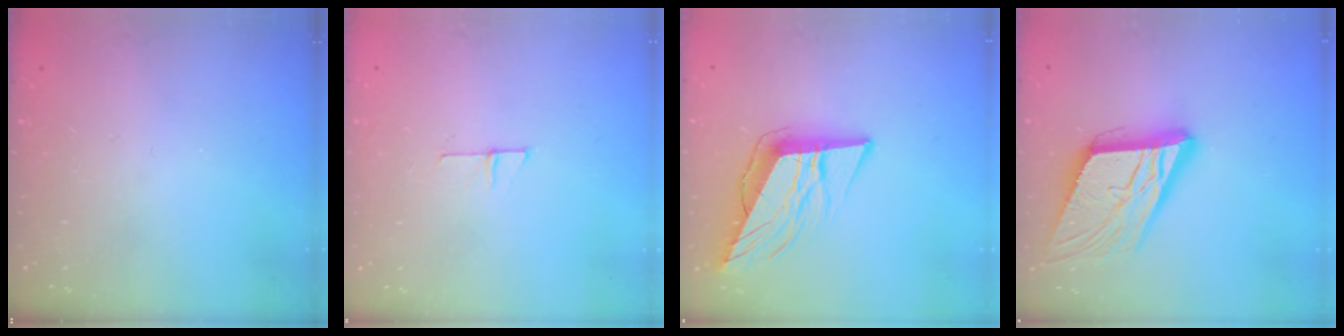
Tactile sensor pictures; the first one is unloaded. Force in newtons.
{"total": 4.5, "press": 4.5, "slide": 0.4}
{"total": 12.0, "press": 11.6, "slide": 3.3}
{"total": 17.9, "press": 17.6, "slide": 3.3}